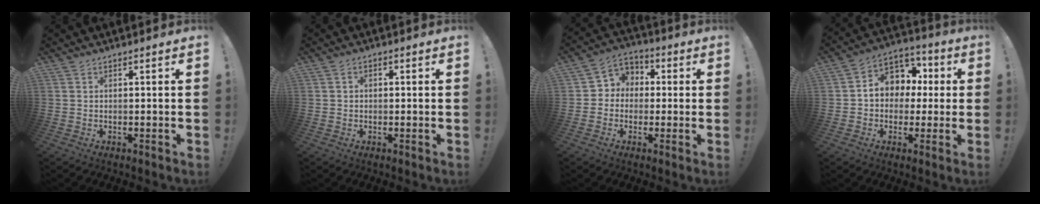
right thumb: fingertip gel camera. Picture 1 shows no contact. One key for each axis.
{"total": 1.4, "fx": -0.6, "fy": 1.2, "fz": 0.6, "tx": -0.009, "ty": 0.006, "tz": -0.011}
{"total": 6.6, "fx": -1.4, "fy": 6.3, "fz": 1.6, "tx": -0.013, "ty": 0.015, "tz": -0.019}
{"total": 10.5, "fx": 1.7, "fy": 9.2, "fz": 4.6, "tx": -0.052, "ty": -0.005, "tz": 0.037}